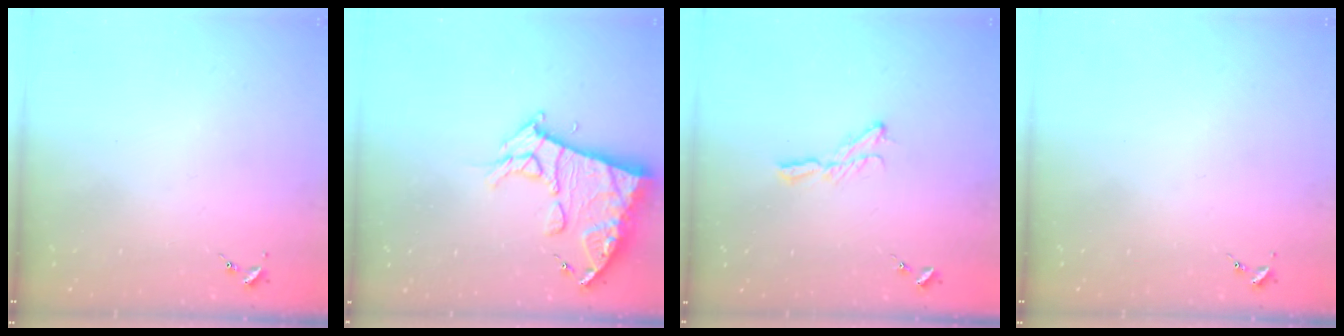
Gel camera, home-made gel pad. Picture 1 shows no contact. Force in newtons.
{"total": 14.1, "press": 14.0, "slide": 1.5}
{"total": 6.3, "press": 6.3, "slide": 0.3}
{"total": 0.0}